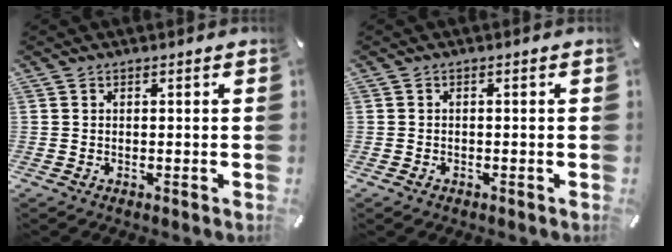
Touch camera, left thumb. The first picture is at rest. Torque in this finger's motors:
{"motor_torque": [-0.08, -0.06, -0.14, 0.03, 0.04]}